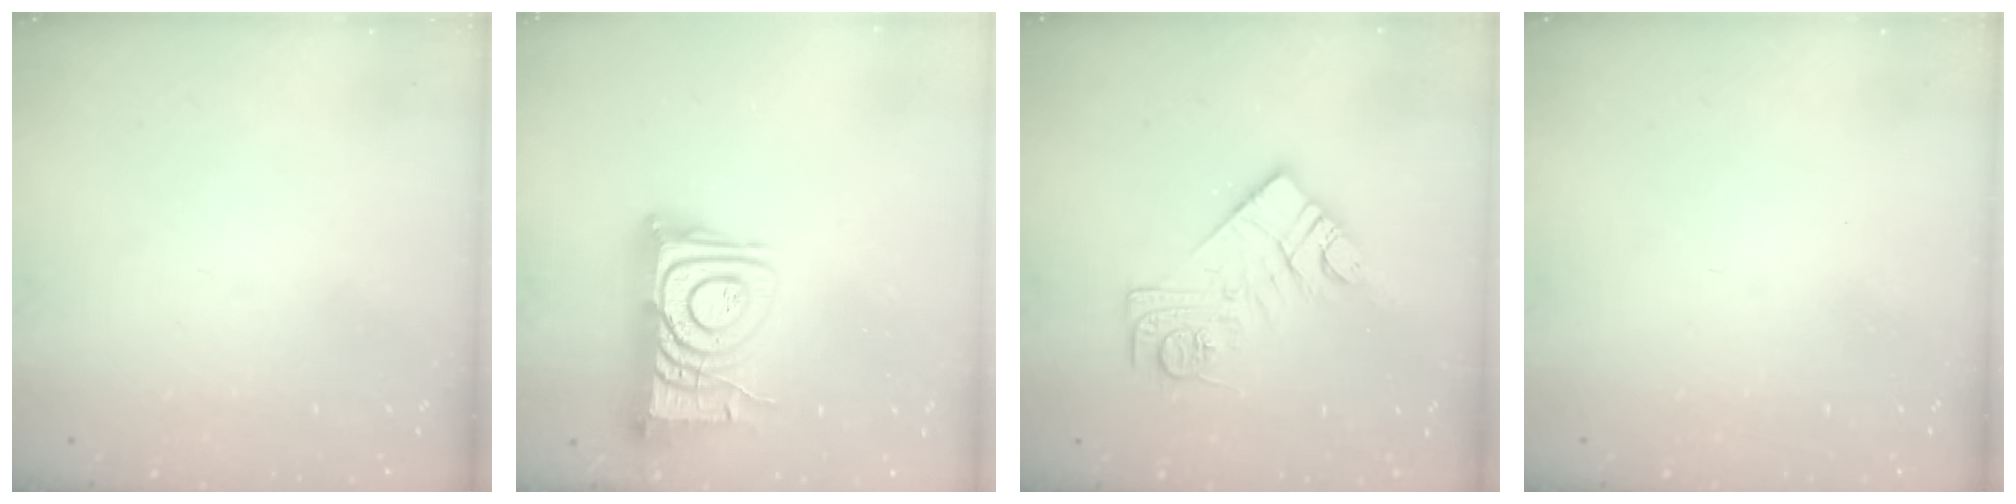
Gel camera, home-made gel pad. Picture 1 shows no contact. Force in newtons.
{"total": 14.3, "press": 14.2, "slide": 1.6}
{"total": 12.6, "press": 12.6, "slide": 0.8}
{"total": 0.0}